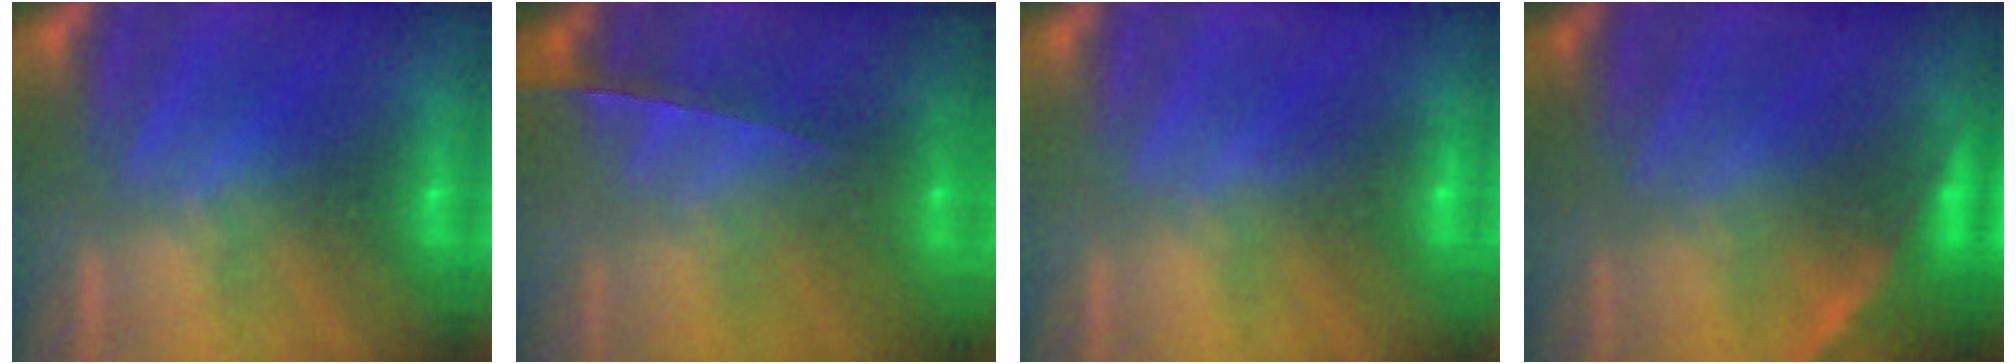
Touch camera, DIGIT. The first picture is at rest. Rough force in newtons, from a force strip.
{"total": 1.4}
{"total": 2.8}
{"total": 2.1}